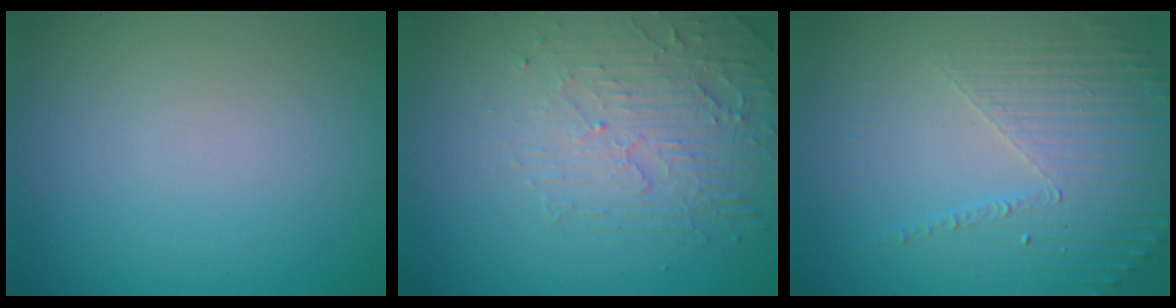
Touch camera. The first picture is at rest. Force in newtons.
{"total": 5.0, "press": 3.3, "slide": 3.7}
{"total": 5.0, "press": 3.2, "slide": 3.8}